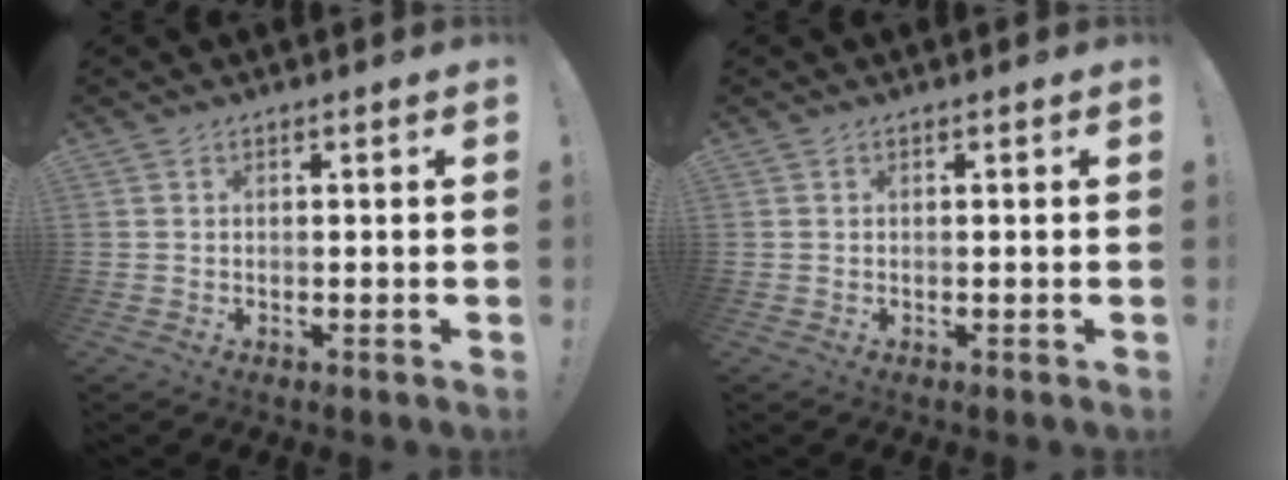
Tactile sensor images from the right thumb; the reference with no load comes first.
{"total": 0.0}